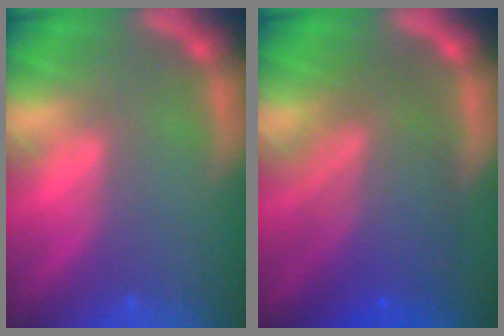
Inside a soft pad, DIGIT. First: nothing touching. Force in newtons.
{"total": 8.5}